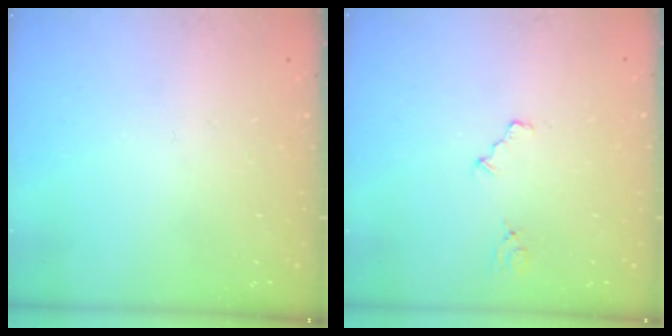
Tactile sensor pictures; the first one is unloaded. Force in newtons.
{"total": 2.9, "press": 2.9, "slide": 0.3}